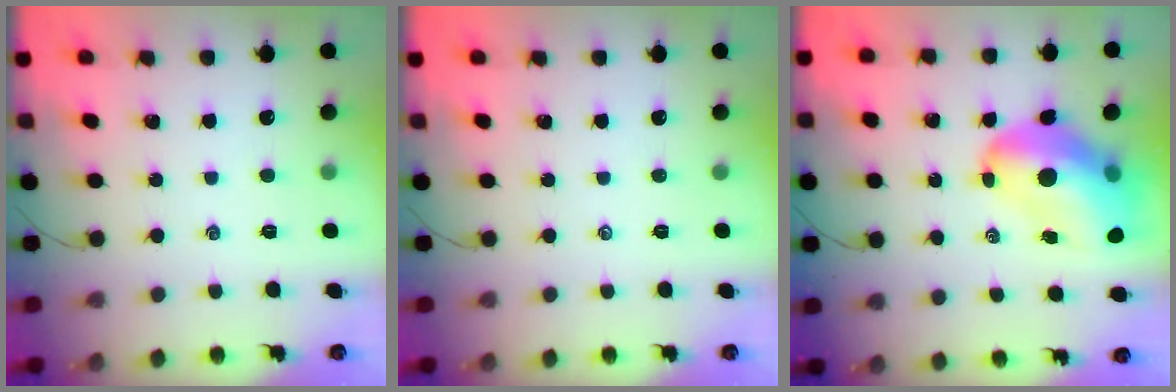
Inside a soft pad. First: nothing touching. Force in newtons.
{"total": 0.0}
{"total": 16.7, "press": 16.1, "slide": 4.6}